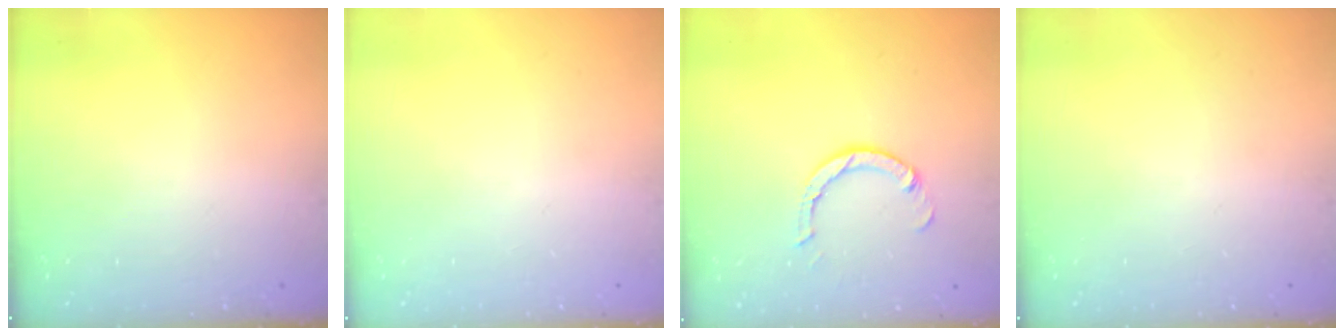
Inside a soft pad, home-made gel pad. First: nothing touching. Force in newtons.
{"total": 0.0}
{"total": 3.6, "press": 3.6, "slide": 0.2}
{"total": 0.0}